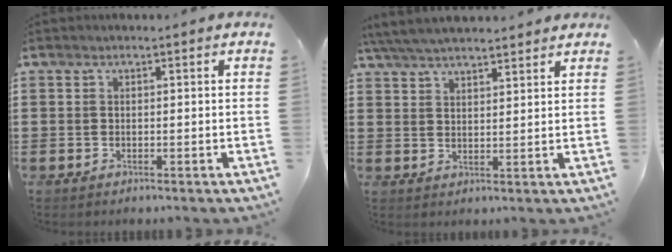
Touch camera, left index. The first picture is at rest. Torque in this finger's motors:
{"motor_torque": [2.14, 0.00, 0.45, 0.21]}